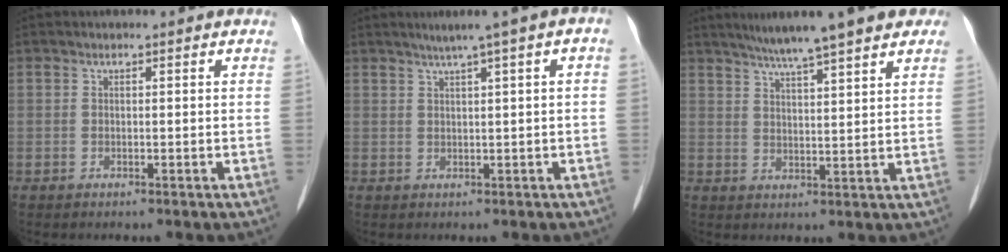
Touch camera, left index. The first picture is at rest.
{"total": 5.2, "force": [2.1, 0.0, 4.8], "torque": [-0.069, 0.021, 0.031]}
{"total": 12.1, "force": [9.6, 1.1, 7.3], "torque": [-0.105, 0.029, 0.127]}